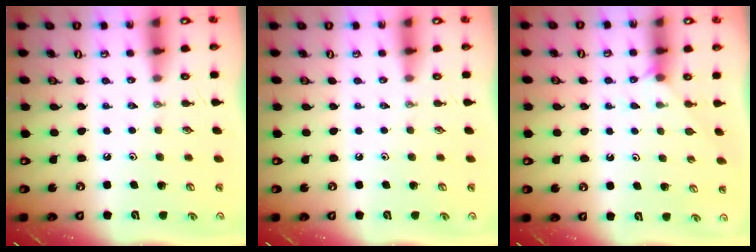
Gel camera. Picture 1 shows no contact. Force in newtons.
{"total": 0.0}
{"total": 4.5, "press": 4.5, "slide": 0.4}